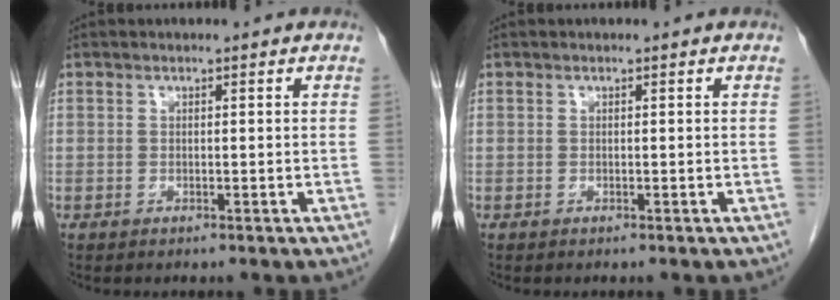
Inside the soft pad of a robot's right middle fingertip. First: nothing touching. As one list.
[{"total": 0.0}]